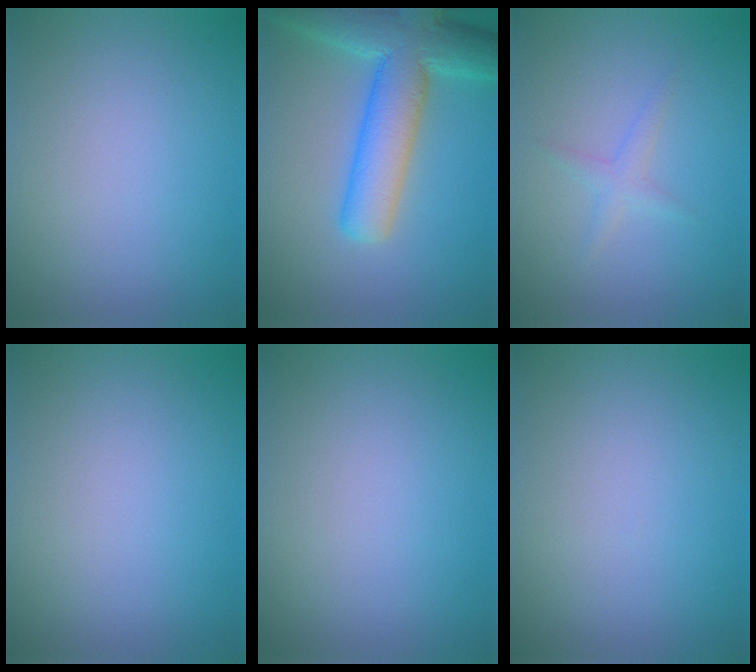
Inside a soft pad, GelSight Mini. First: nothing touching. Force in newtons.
{"total": 8.9, "press": 8.8, "slide": 0.4}
{"total": 1.3, "press": 1.3, "slide": 0.1}
{"total": 0.0}
{"total": 0.0}
{"total": 0.0}